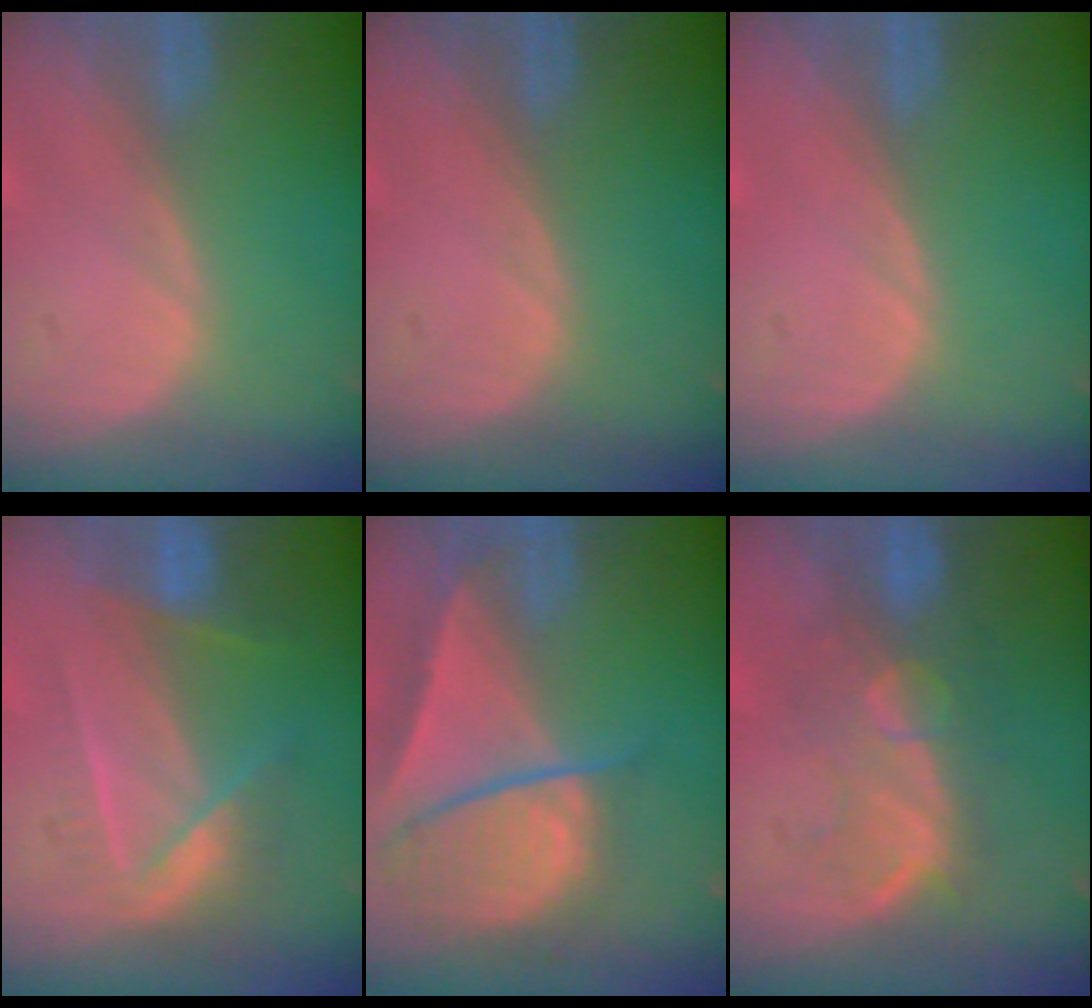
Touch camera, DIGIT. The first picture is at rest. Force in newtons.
{"total": 0.0}
{"total": 0.0}
{"total": 7.3, "press": 6.4, "slide": 3.4}
{"total": 9.4, "press": 8.1, "slide": 4.7}
{"total": 8.8, "press": 8.4, "slide": 2.7}